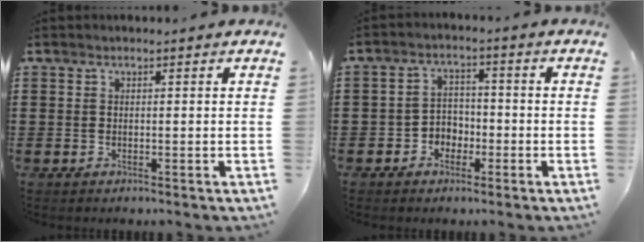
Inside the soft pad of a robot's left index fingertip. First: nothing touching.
{"total": 3.4, "force": [-2.0, 2.6, 1.1], "torque": [-0.029, 0.009, -0.044]}